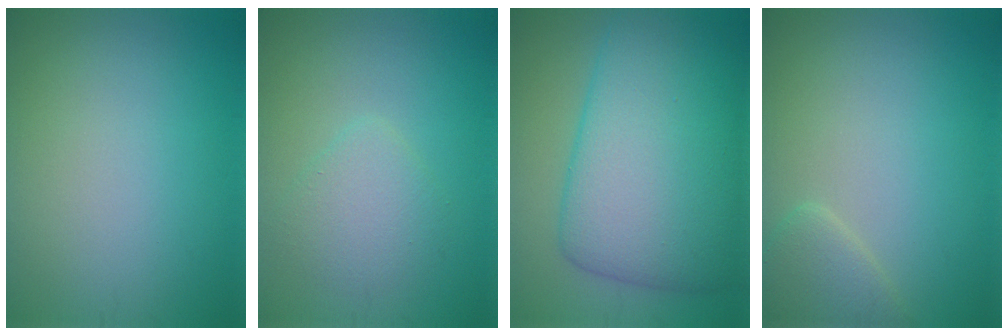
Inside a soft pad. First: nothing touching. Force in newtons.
{"total": 2.5, "press": 2.5, "slide": 0.2}
{"total": 11.3, "press": 11.3, "slide": 0.1}
{"total": 2.3, "press": 2.3, "slide": 0.2}